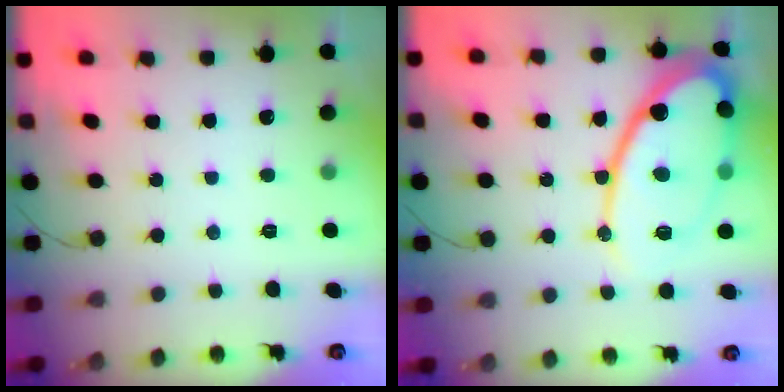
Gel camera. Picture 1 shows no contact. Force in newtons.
{"total": 22.7, "press": 22.6, "slide": 2.3}